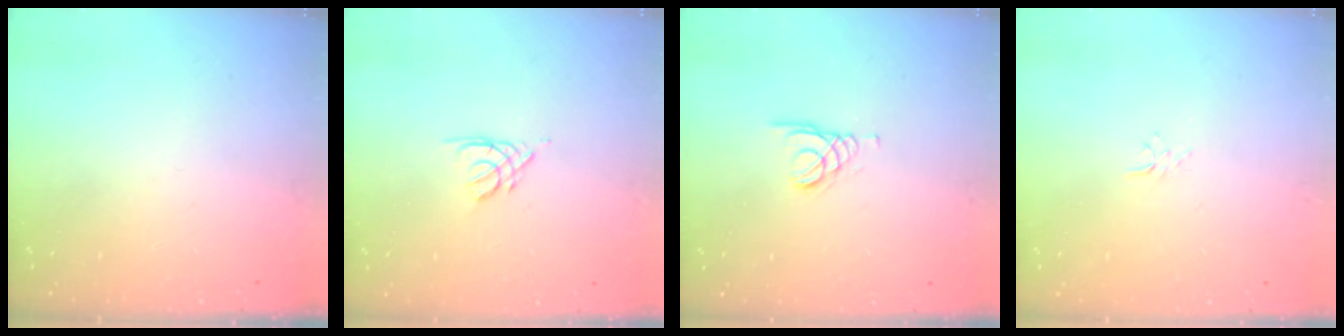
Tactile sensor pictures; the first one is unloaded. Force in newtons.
{"total": 2.1, "press": 2.0, "slide": 0.4}
{"total": 1.6, "press": 1.6, "slide": 0.0}
{"total": 2.9, "press": 2.9, "slide": 0.3}